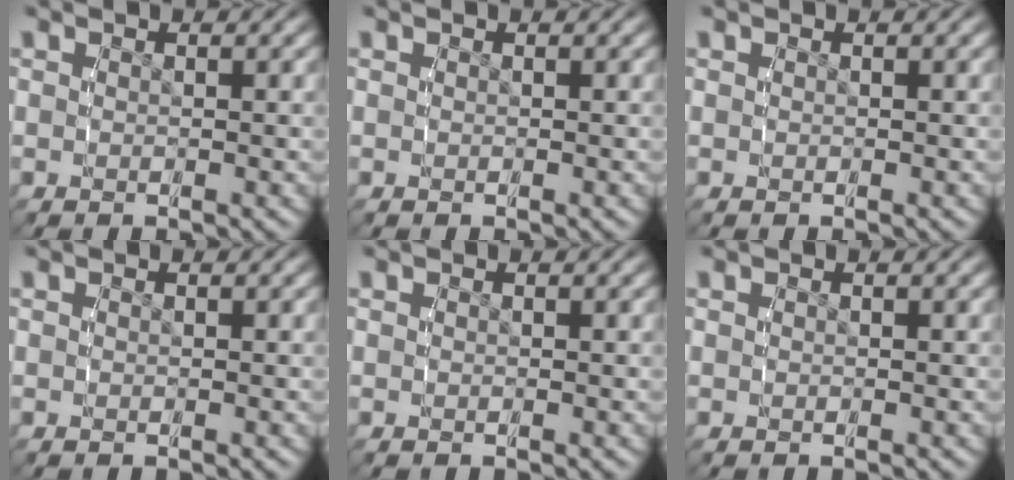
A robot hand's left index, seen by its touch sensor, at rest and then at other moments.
{"total": 0.0}
{"total": 0.0}
{"total": 0.0}
{"total": 0.0}
{"total": 0.0}